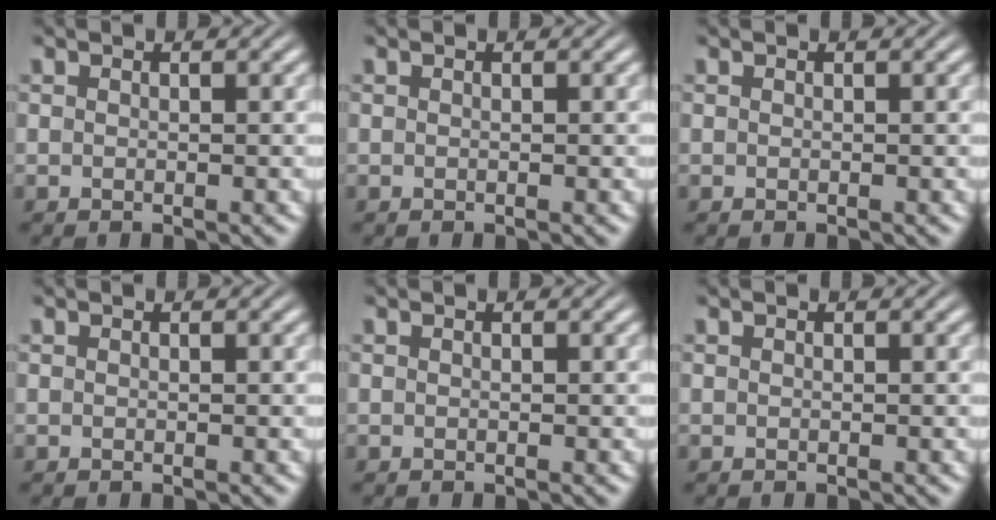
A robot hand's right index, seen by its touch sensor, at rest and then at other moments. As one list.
[{"total": 0.0}, {"total": 0.0}, {"total": 0.0}, {"total": 0.0}, {"total": 0.0}]